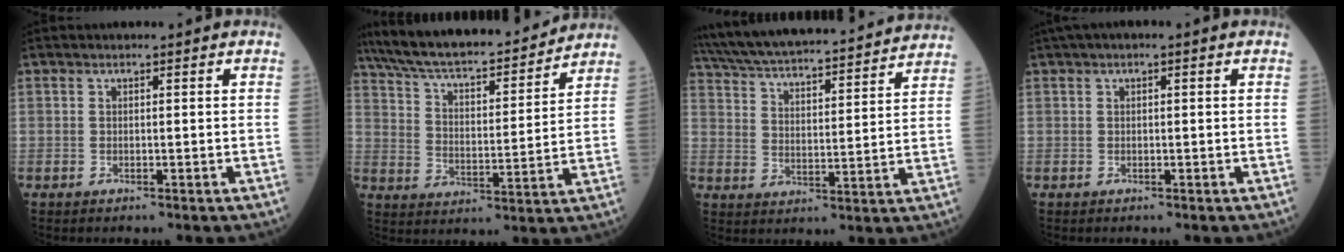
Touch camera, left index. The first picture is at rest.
{"total": 21.2, "force": [19.0, 3.4, 8.9], "torque": [-0.156, 0.016, 0.291]}
{"total": 27.3, "force": [24.9, 3.3, 10.7], "torque": [-0.193, 0.004, 0.349]}
{"total": 1.5, "force": [0.6, 0.3, 1.4], "torque": [-0.029, 0.011, 0.007]}